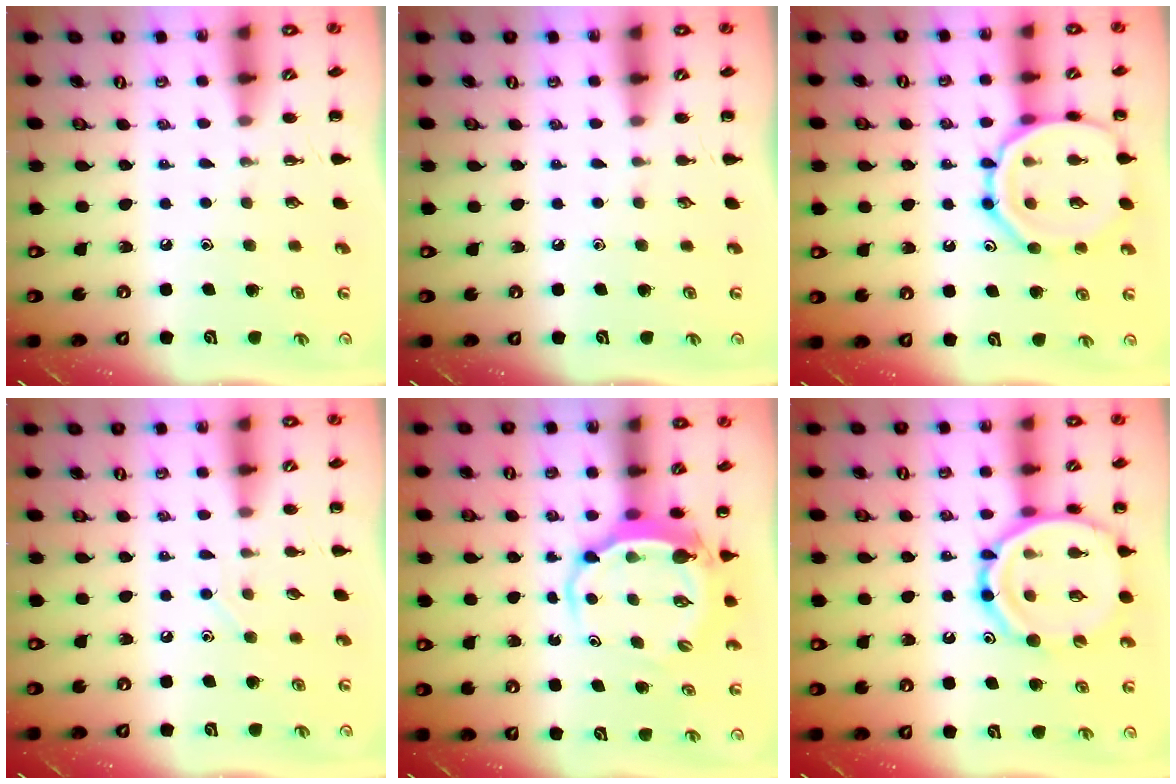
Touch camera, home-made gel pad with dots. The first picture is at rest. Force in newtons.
{"total": 0.0}
{"total": 15.8, "press": 15.7, "slide": 0.9}
{"total": 3.0, "press": 2.8, "slide": 1.0}
{"total": 6.4, "press": 6.2, "slide": 1.3}
{"total": 17.6, "press": 17.3, "slide": 3.0}